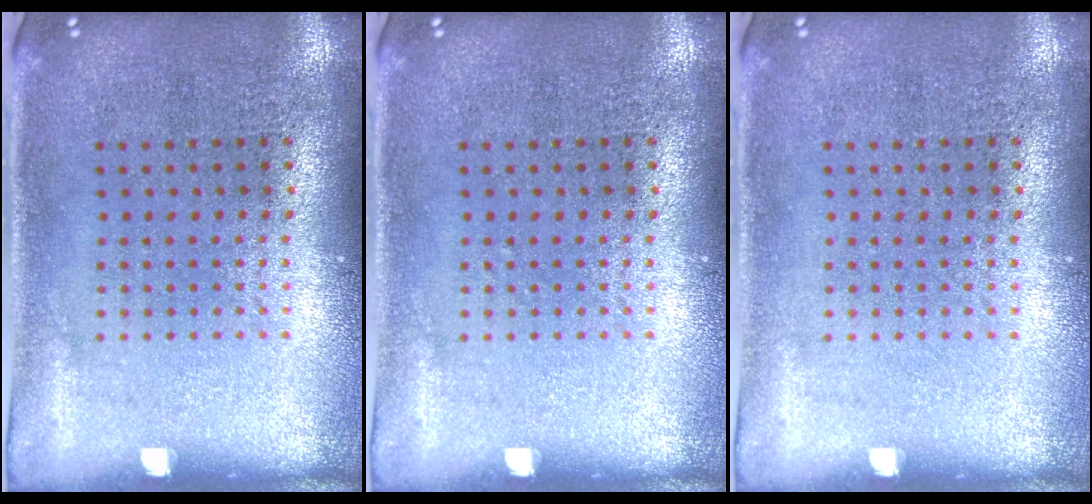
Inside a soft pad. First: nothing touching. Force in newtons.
{"total": 0.0}
{"total": 0.0}